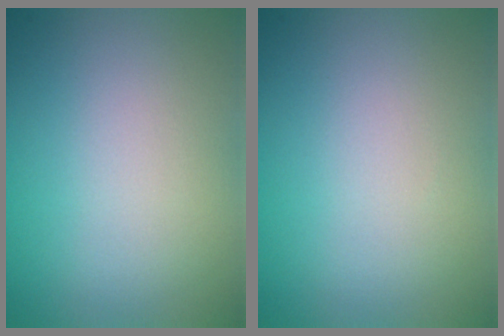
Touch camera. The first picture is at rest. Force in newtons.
{"total": 0.0}